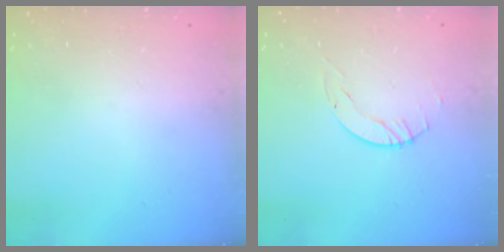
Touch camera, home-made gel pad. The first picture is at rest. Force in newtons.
{"total": 2.9, "press": 2.9, "slide": 0.4}